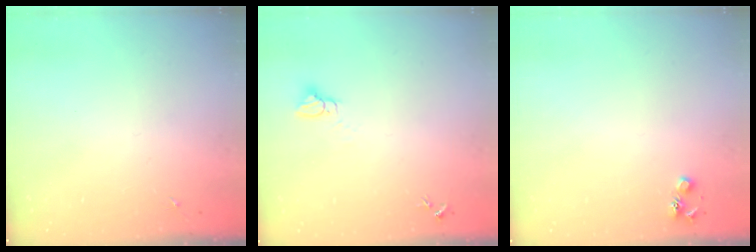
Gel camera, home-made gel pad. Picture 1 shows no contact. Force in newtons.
{"total": 3.0, "press": 3.0, "slide": 0.1}
{"total": 4.5, "press": 4.5, "slide": 0.6}